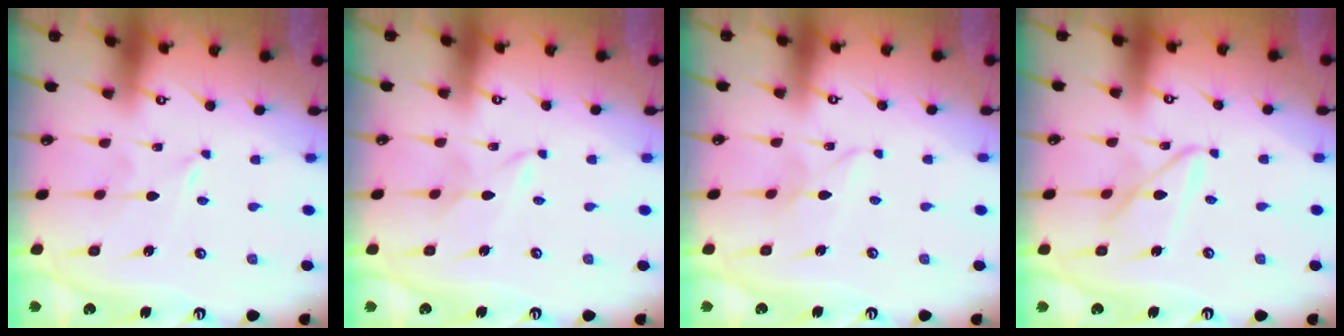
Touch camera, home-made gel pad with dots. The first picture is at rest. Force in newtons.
{"total": 1.6, "press": 1.6, "slide": 0.0}
{"total": 4.1, "press": 4.1, "slide": 0.3}
{"total": 8.7, "press": 8.6, "slide": 0.7}